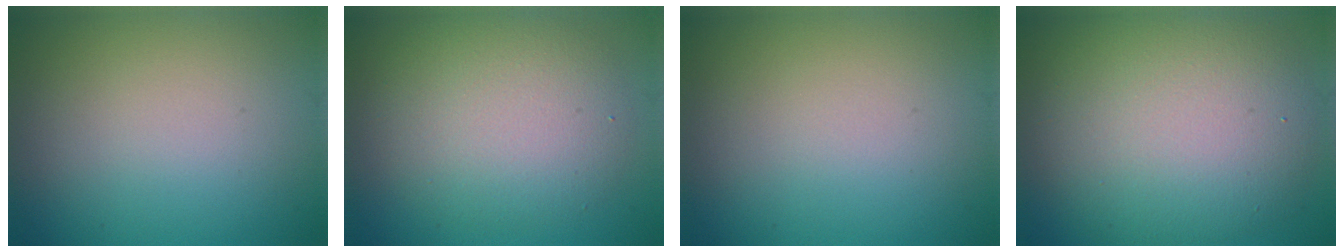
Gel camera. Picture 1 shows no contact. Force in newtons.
{"total": 5.7, "press": 5.7, "slide": 0.3}
{"total": 0.0}
{"total": 10.1, "press": 10.1, "slide": 0.9}